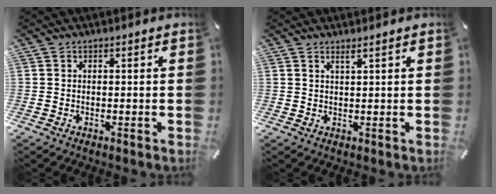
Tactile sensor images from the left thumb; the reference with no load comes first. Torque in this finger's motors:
{"motor_torque": [-0.08, 0.14, -0.02, -0.06, -0.08]}